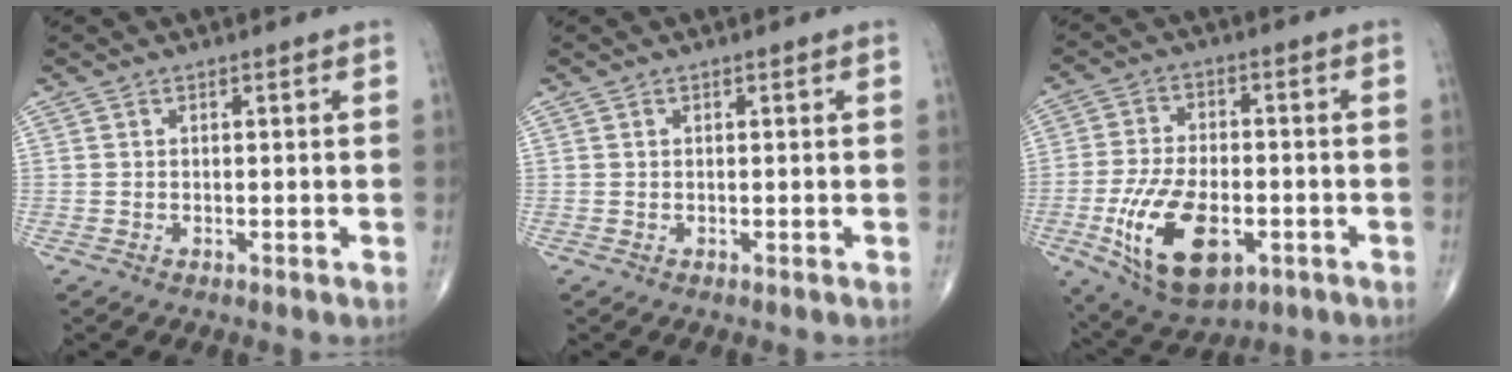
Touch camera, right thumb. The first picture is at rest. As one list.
[{"total": 0.0}, {"total": 15.9, "force": [-5.2, 8.4, 12.5], "torque": [-0.222, 0.005, -0.080]}]